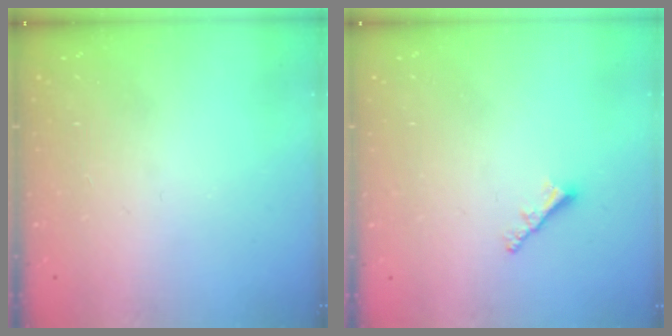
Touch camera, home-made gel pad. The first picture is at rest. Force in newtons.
{"total": 1.9, "press": 1.9, "slide": 0.5}